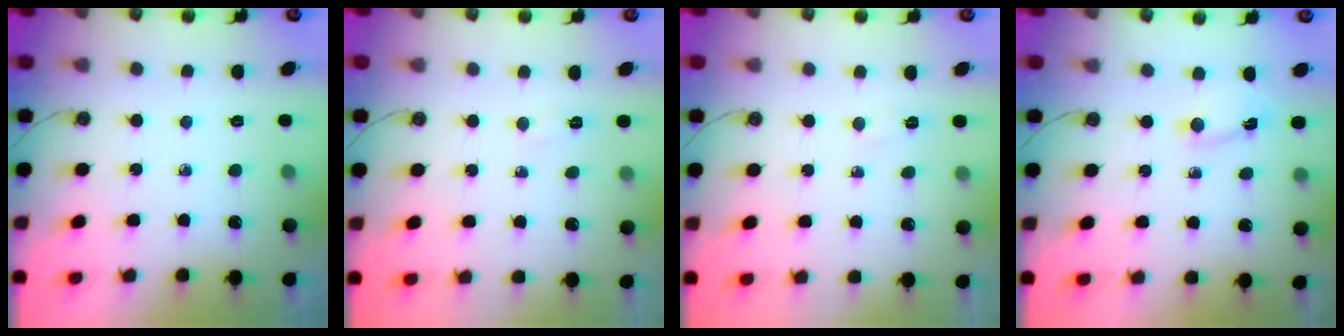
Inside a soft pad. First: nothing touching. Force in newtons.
{"total": 2.9, "press": 2.9, "slide": 0.5}
{"total": 2.9, "press": 2.9, "slide": 0.5}
{"total": 1.4, "press": 1.4, "slide": 0.3}